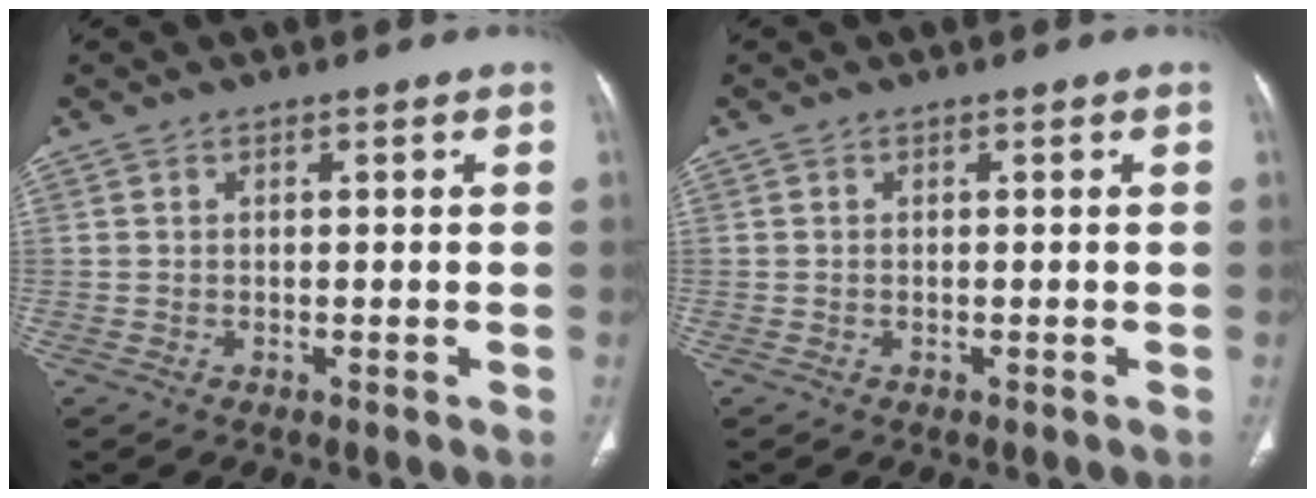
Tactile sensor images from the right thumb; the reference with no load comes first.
{"total": 0.0}